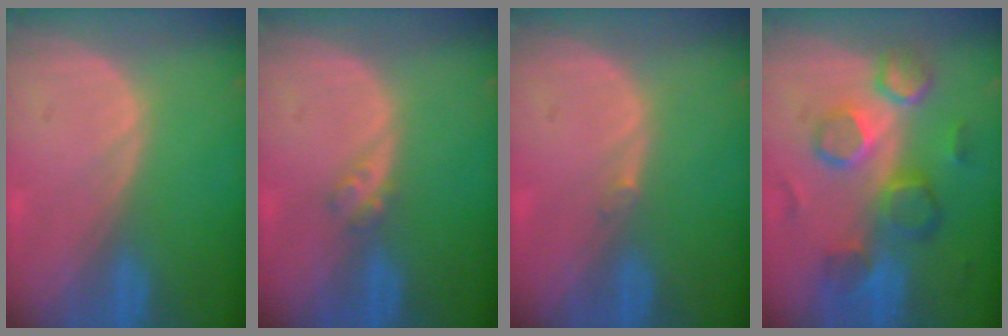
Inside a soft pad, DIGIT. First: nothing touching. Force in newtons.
{"total": 1.8, "press": 1.5, "slide": 0.9}
{"total": 0.5, "press": 0.5, "slide": 0.1}
{"total": 9.9, "press": 9.0, "slide": 4.2}